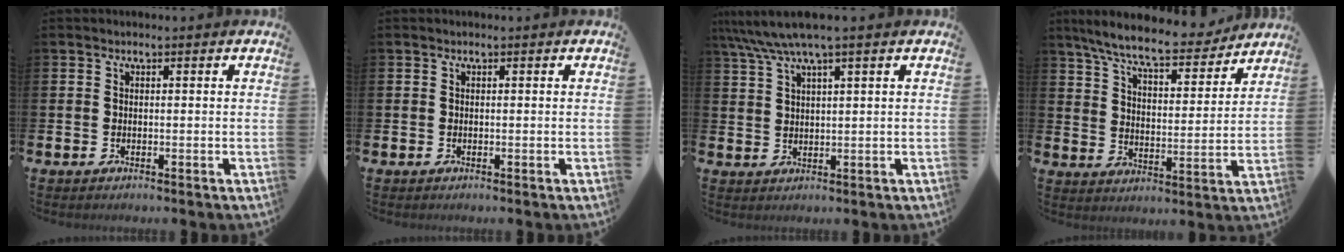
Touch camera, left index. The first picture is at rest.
{"total": 0.0}
{"total": 5.5, "force": [4.2, 0.2, 3.6], "torque": [-0.081, -0.003, 0.076]}
{"total": 8.9, "force": [8.1, 1.2, 3.6], "torque": [-0.095, -0.048, 0.140]}